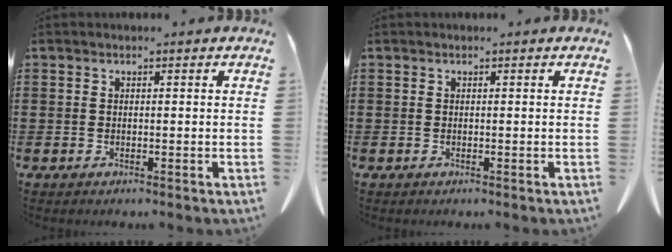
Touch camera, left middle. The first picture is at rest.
{"total": 0.0}